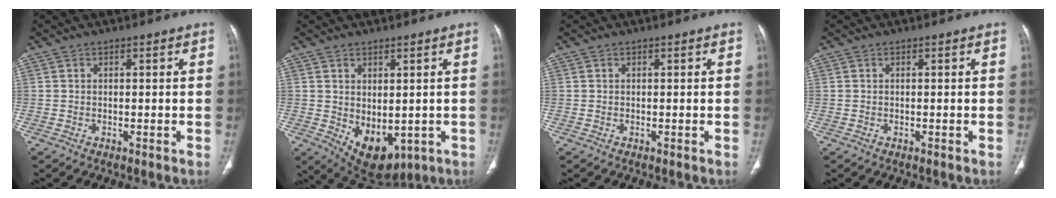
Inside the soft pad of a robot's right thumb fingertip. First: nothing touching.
{"total": 9.2, "force": [-1.5, 5.5, 7.2], "torque": [-0.084, -0.007, 0.007]}
{"total": 0.0}
{"total": 0.0}